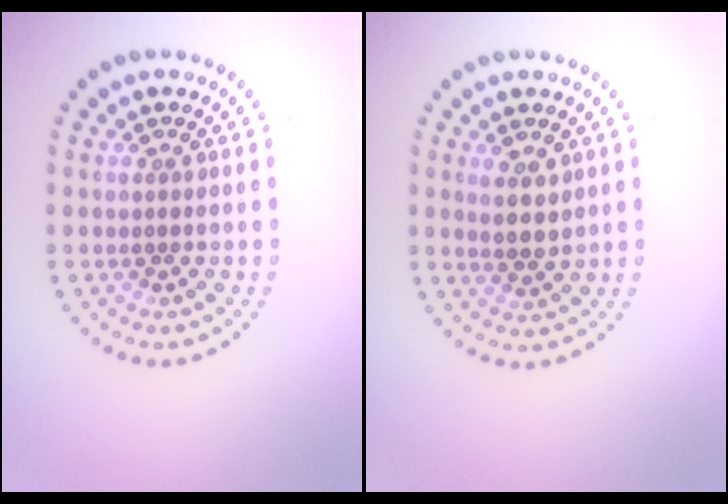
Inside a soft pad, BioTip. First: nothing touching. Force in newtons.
{"total": 2.5, "press": 2.2, "slide": 1.0}